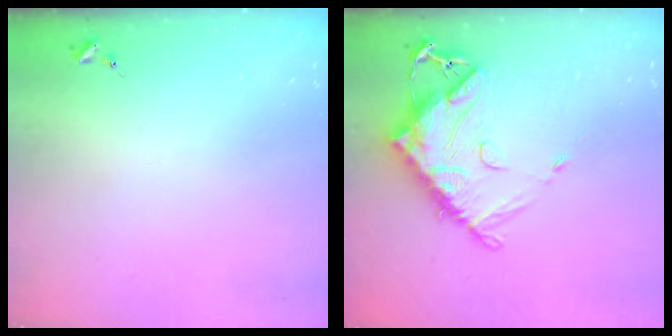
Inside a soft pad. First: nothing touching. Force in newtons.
{"total": 14.5, "press": 14.4, "slide": 1.4}